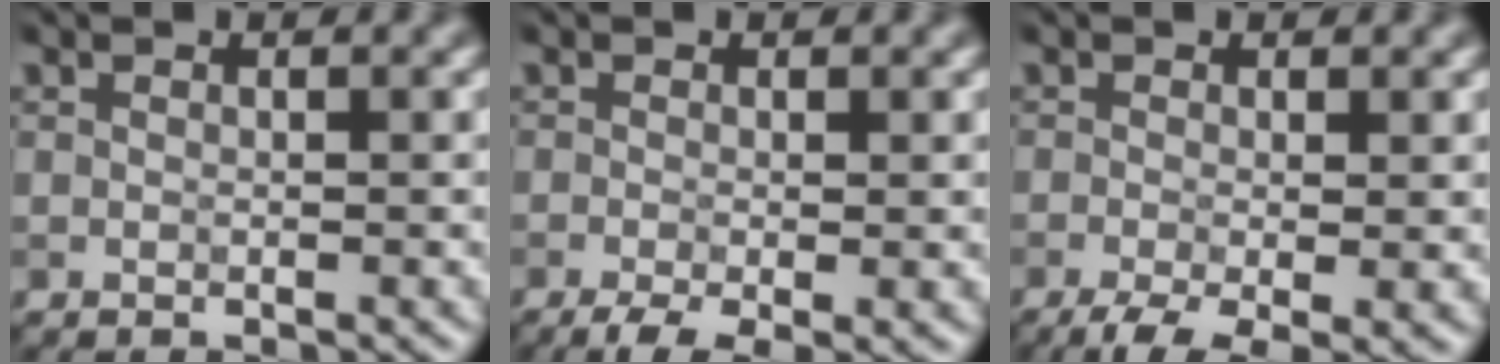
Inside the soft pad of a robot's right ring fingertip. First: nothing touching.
{"total": 3.9, "force": [-1.8, 1.0, 3.3], "torque": [-0.056, -0.009, -0.031]}
{"total": 5.2, "force": [-2.3, 1.5, 4.4], "torque": [-0.076, -0.012, -0.036]}